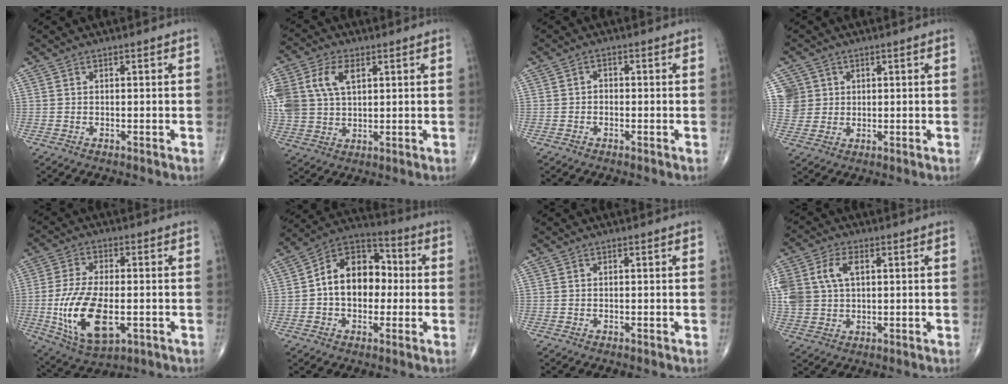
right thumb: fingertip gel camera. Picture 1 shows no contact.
{"total": 15.6, "force": [4.7, 10.4, 10.7], "torque": [-0.258, 0.013, 0.094]}
{"total": 1.3, "force": [-0.5, 1.0, 0.6], "torque": [-0.001, 0.006, -0.013]}
{"total": 5.0, "force": [1.6, 4.7, 0.2], "torque": [0.024, -0.005, 0.031]}
{"total": 15.7, "force": [-3.1, 7.8, 13.2], "torque": [-0.260, -0.004, -0.042]}
{"total": 14.4, "force": [0.1, 10.1, 10.3], "torque": [-0.126, 0.038, -0.011]}
{"total": 0.0}
{"total": 13.1, "force": [3.0, 9.0, 9.0], "torque": [-0.225, 0.010, 0.061]}